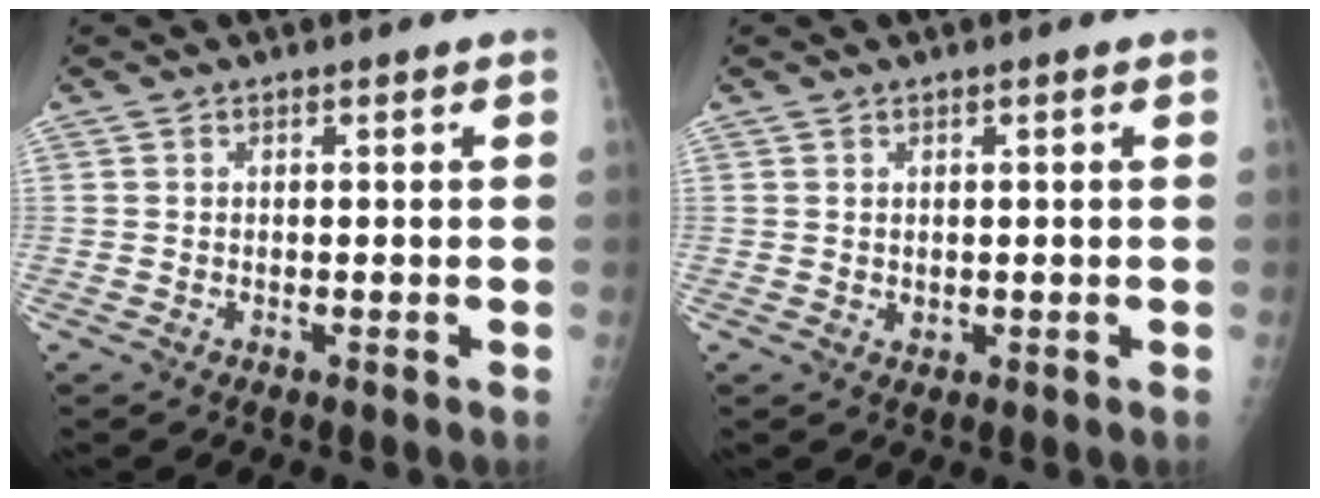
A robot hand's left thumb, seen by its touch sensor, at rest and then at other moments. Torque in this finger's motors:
{"motor_torque": [-0.67, 0.16, 0.13, -0.05, 0.01]}